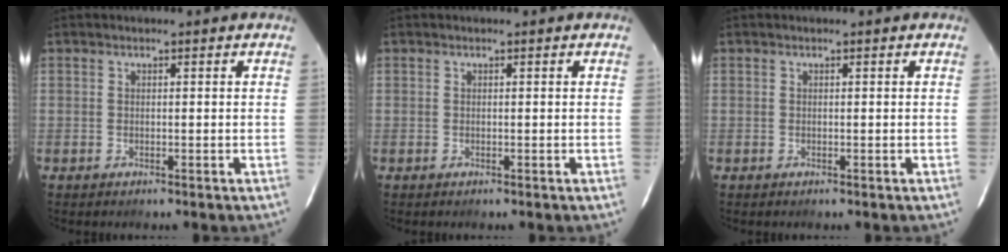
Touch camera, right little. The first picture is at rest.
{"total": 0.0}
{"total": 0.0}